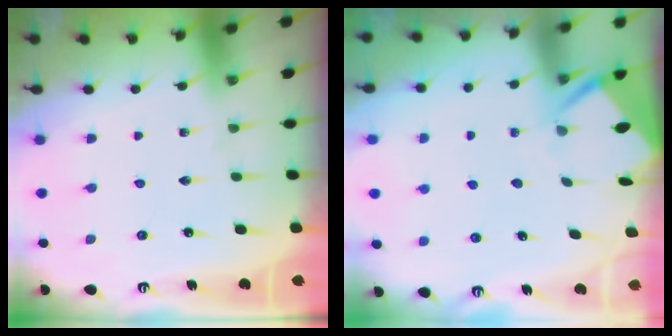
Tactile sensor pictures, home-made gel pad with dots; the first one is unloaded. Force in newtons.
{"total": 3.2, "press": 3.2, "slide": 0.3}